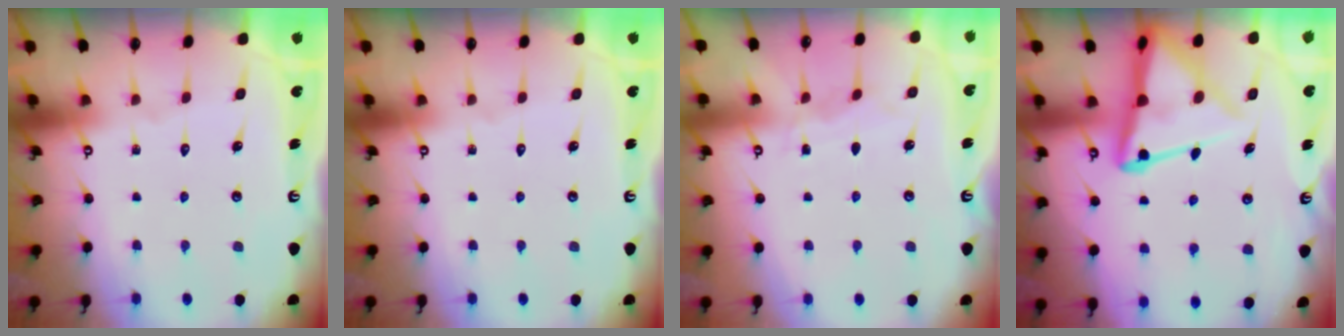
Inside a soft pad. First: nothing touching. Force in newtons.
{"total": 0.0}
{"total": 3.7, "press": 3.7, "slide": 0.5}
{"total": 11.8, "press": 11.7, "slide": 1.1}